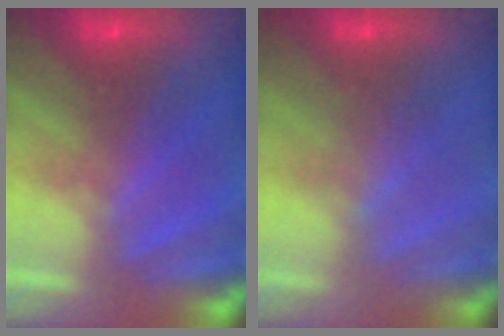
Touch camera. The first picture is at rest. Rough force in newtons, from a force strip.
{"total": 1.3}